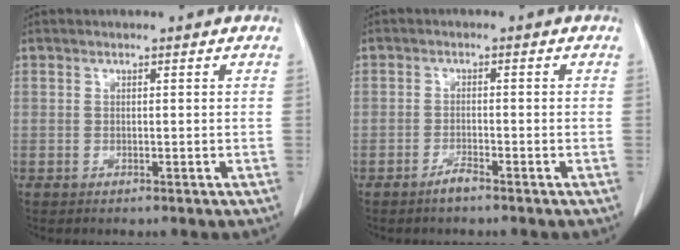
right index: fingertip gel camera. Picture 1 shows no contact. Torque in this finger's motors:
{"motor_torque": [-0.27, -0.02, -0.34, -0.15]}